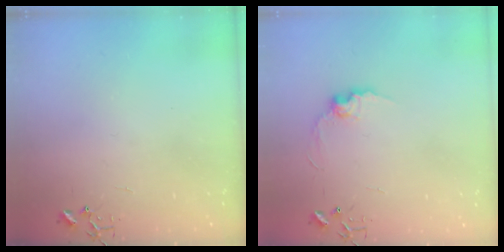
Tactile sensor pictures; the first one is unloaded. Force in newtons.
{"total": 8.0, "press": 8.0, "slide": 0.5}